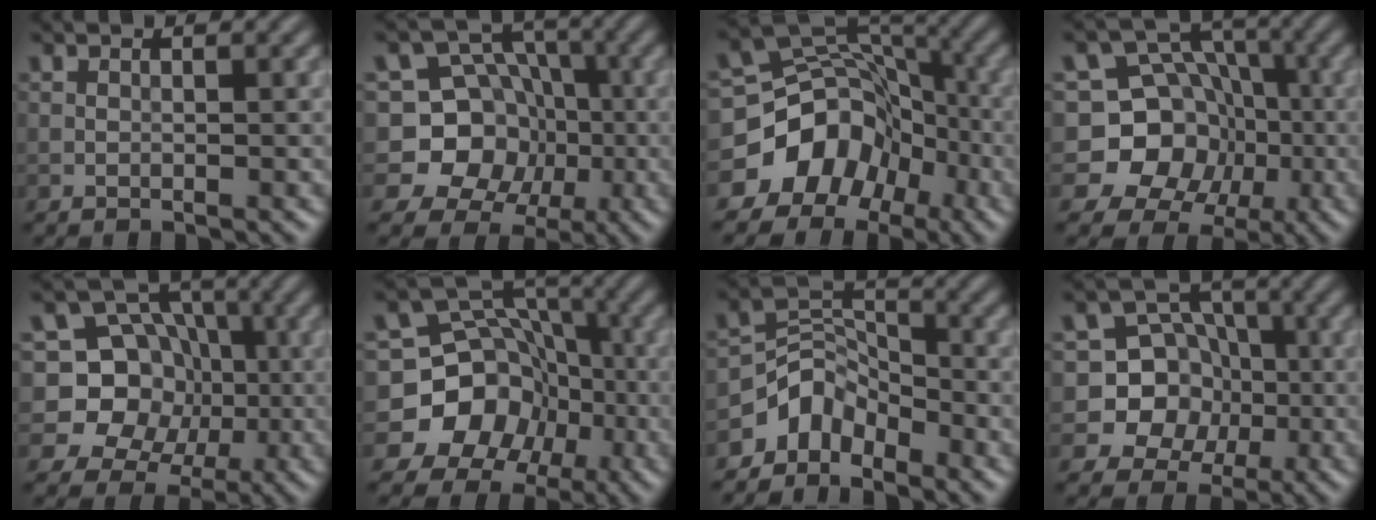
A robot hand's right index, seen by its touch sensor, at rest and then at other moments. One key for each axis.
{"total": 9.7, "fx": -0.9, "fy": 9.1, "fz": 3.3, "tx": -0.071, "ty": 0.039, "tz": -0.045}
{"total": 8.2, "fx": -3.9, "fy": 6.6, "fz": 3.1, "tx": -0.032, "ty": 0.021, "tz": -0.078}
{"total": 10.7, "fx": -2.0, "fy": 10.0, "fz": 3.3, "tx": -0.064, "ty": 0.027, "tz": -0.061}
{"total": 11.3, "fx": 0.5, "fy": 10.5, "fz": 4.1, "tx": -0.097, "ty": 0.053, "tz": -0.029}
{"total": 10.7, "fx": -3.5, "fy": 9.7, "fz": 3.0, "tx": -0.047, "ty": 0.004, "tz": -0.088}
{"total": 3.9, "fx": -3.1, "fy": 2.2, "fz": 0.9, "tx": -0.004, "ty": 0.007, "tz": -0.068}
{"total": 9.2, "fx": -1.1, "fy": 8.8, "fz": 2.5, "tx": -0.050, "ty": 0.032, "tz": -0.045}